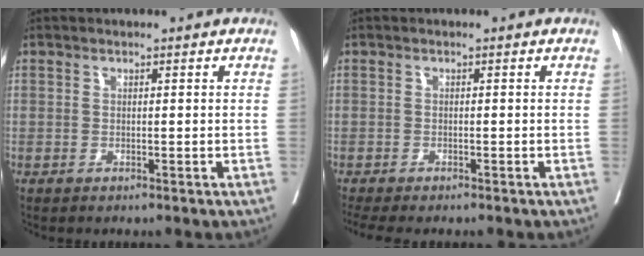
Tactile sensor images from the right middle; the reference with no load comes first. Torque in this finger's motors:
{"motor_torque": [0.43, -0.41, 0.04, 0.03]}